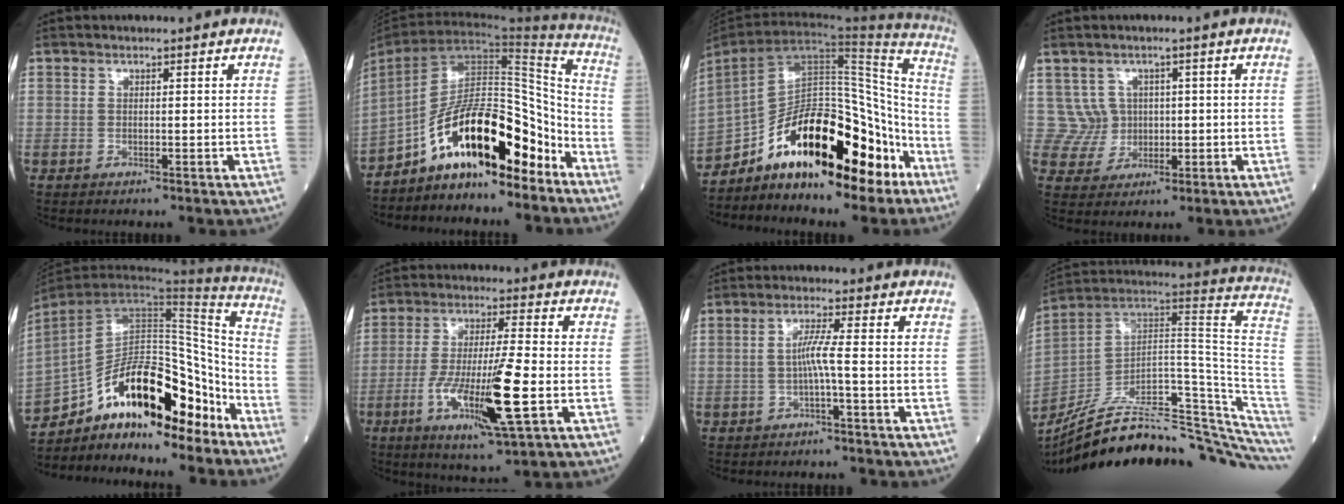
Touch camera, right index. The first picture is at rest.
{"total": 16.4, "force": [-10.3, 5.0, 11.8], "torque": [-0.200, 0.033, -0.178]}
{"total": 20.5, "force": [-13.4, 7.4, 13.7], "torque": [-0.204, 0.041, -0.218]}
{"total": 0.6, "force": [0.0, 0.4, 0.4], "torque": [-0.007, -0.001, 0.000]}
{"total": 22.5, "force": [-16.3, 7.0, 13.9], "torque": [-0.244, 0.021, -0.266]}
{"total": 13.8, "force": [-3.9, 1.0, 13.2], "torque": [-0.249, -0.019, -0.069]}
{"total": 3.2, "force": [-0.7, -0.5, 3.1], "torque": [-0.060, 0.006, -0.011]}
{"total": 30.3, "force": [-25.2, 2.7, 16.7], "torque": [-0.143, 0.017, -0.358]}